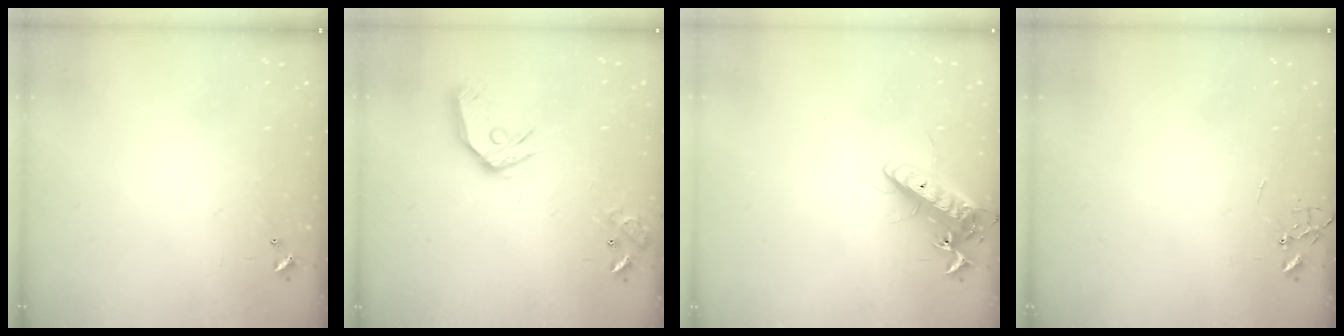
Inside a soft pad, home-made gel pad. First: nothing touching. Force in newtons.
{"total": 14.0, "press": 13.8, "slide": 1.9}
{"total": 13.6, "press": 13.4, "slide": 2.3}
{"total": 0.0}